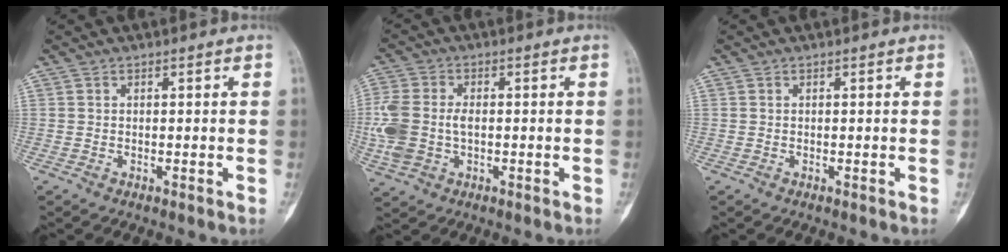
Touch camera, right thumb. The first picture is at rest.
{"total": 10.3, "force": [-0.9, 6.9, 7.6], "torque": [-0.191, 0.011, -0.018]}
{"total": 0.0}